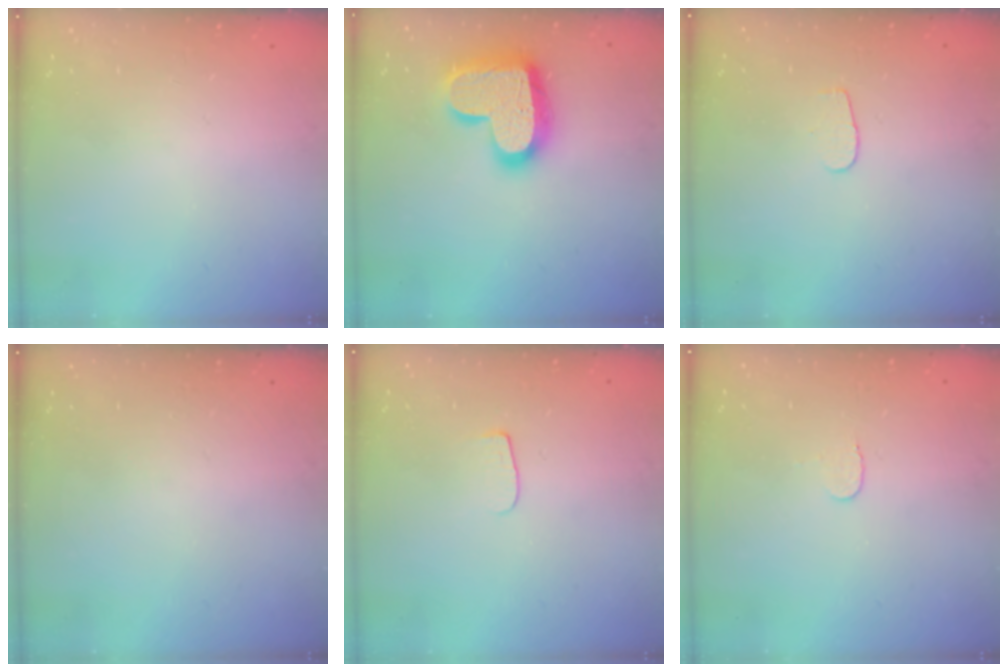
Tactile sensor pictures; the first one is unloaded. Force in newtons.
{"total": 19.5, "press": 19.5, "slide": 1.4}
{"total": 3.6, "press": 3.6, "slide": 0.4}
{"total": 0.0}
{"total": 4.5, "press": 4.4, "slide": 0.6}
{"total": 3.5, "press": 3.5, "slide": 0.4}